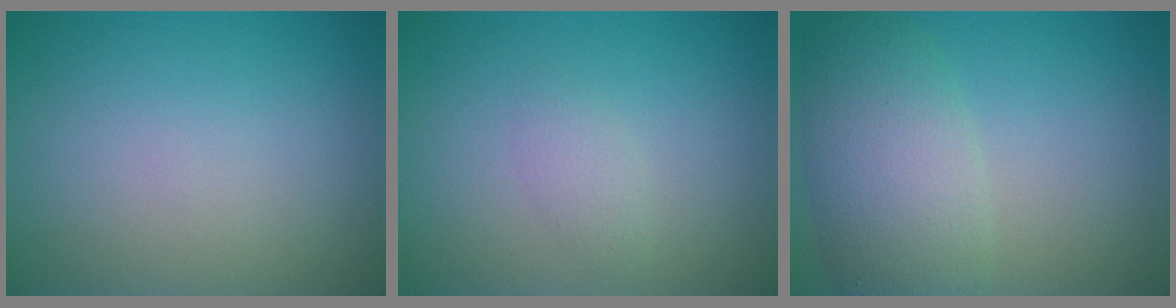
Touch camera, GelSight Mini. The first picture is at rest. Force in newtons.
{"total": 1.2, "press": 1.2, "slide": 0.1}
{"total": 6.4, "press": 6.4, "slide": 0.3}